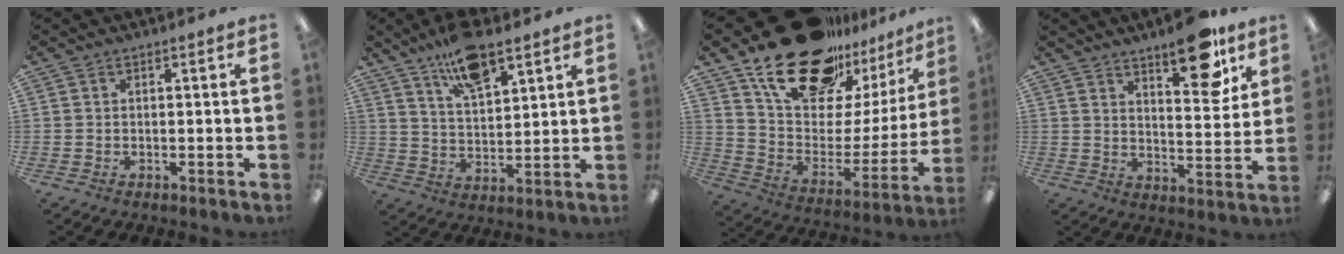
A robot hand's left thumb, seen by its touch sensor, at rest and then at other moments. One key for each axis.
{"total": 12.2, "fx": 8.8, "fy": 4.5, "fz": 7.1, "tx": -0.120, "ty": -0.040, "tz": 0.157}
{"total": 26.2, "fx": 19.2, "fy": 13.0, "fz": 12.0, "tx": -0.197, "ty": -0.108, "tz": 0.346}
{"total": 14.0, "fx": 10.1, "fy": 4.8, "fz": 8.3, "tx": -0.092, "ty": -0.069, "tz": 0.165}